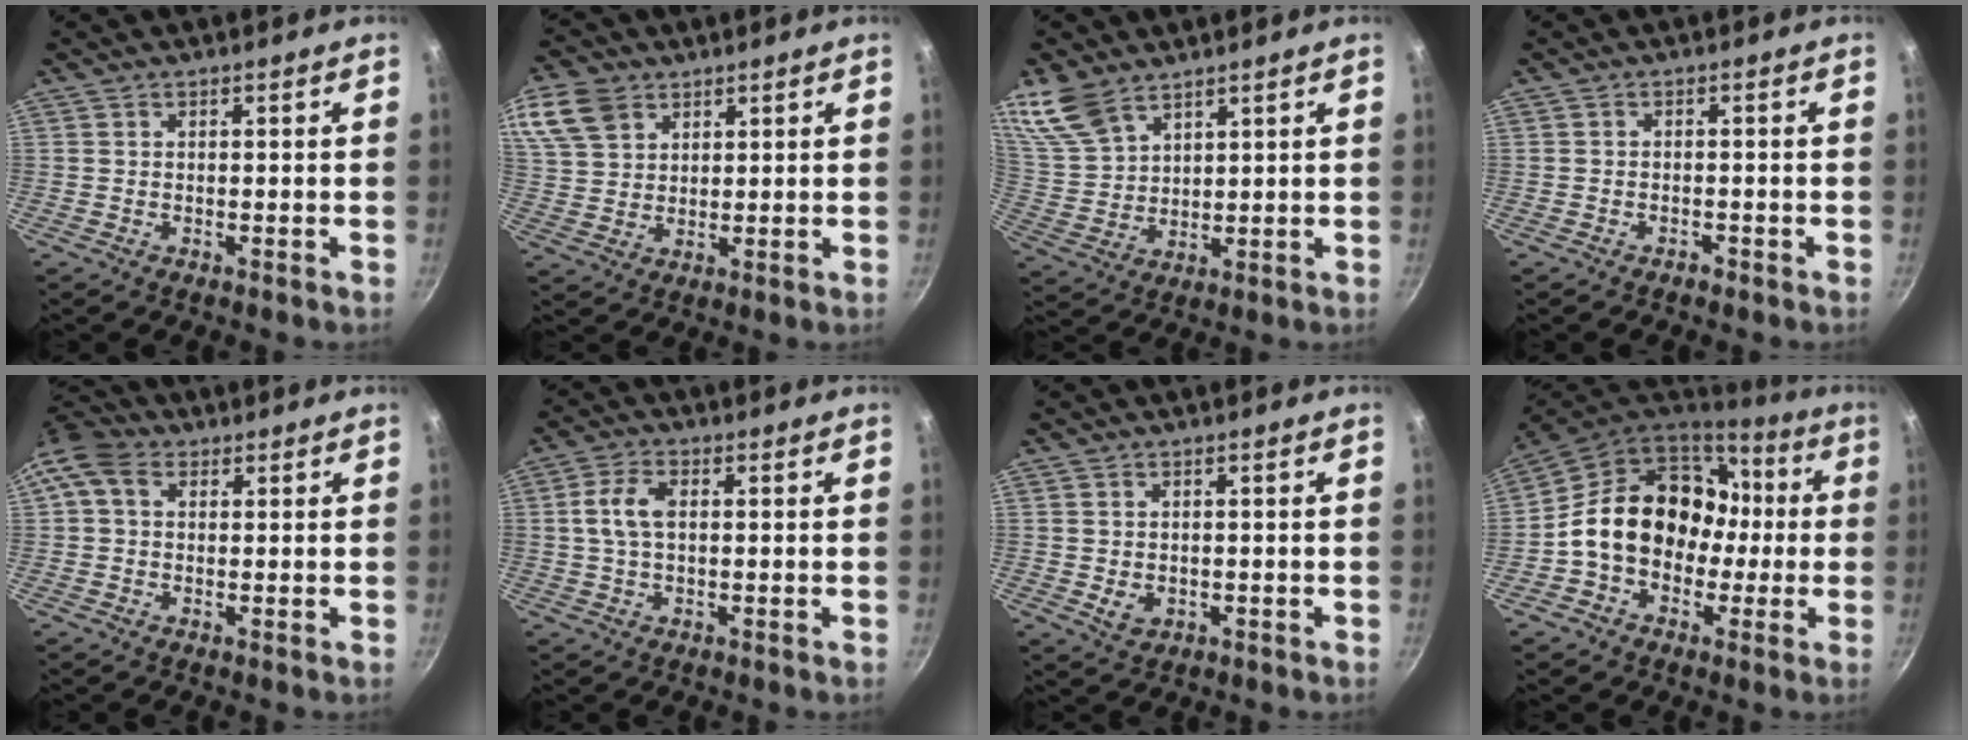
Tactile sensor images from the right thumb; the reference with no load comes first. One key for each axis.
{"total": 11.6, "fx": 6.0, "fy": 8.1, "fz": 5.6, "tx": -0.109, "ty": -0.003, "tz": 0.122}
{"total": 10.5, "fx": 7.8, "fy": 5.3, "fz": 4.6, "tx": -0.083, "ty": -0.023, "tz": 0.171}
{"total": 1.2, "fx": -1.0, "fy": 0.5, "fz": 0.4, "tx": -0.009, "ty": 0.011, "tz": -0.015}
{"total": 6.9, "fx": 2.0, "fy": 5.1, "fz": 4.3, "tx": -0.081, "ty": 0.014, "tz": 0.021}
{"total": 5.8, "fx": 0.7, "fy": 3.2, "fz": 4.9, "tx": -0.103, "ty": 0.013, "tz": 0.008}
{"total": 2.8, "fx": -0.4, "fy": 2.3, "fz": 1.6, "tx": -0.026, "ty": -0.005, "tz": 0.000}
{"total": 18.6, "fx": -0.2, "fy": 14.7, "fz": 11.4, "tx": -0.146, "ty": 0.059, "tz": -0.007}